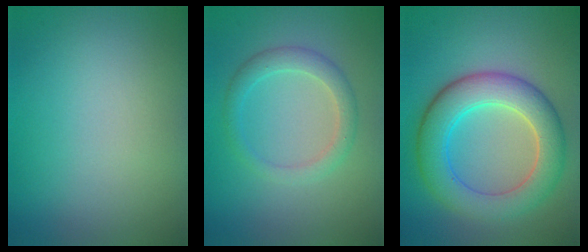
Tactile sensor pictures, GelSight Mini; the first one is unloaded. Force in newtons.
{"total": 2.4, "press": 2.4, "slide": 0.2}
{"total": 6.7, "press": 6.7, "slide": 0.2}